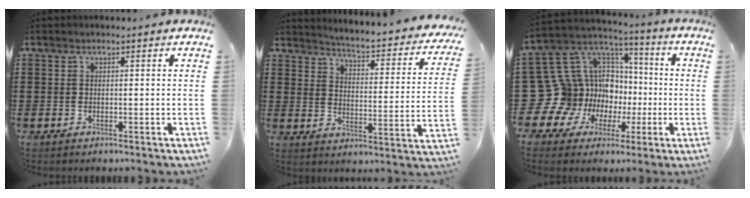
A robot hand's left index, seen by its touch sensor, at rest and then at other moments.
{"total": 3.4, "force": [3.2, -0.6, 1.0], "torque": [-0.034, -0.040, 0.041]}
{"total": 15.6, "force": [-3.6, 14.4, 4.8], "torque": [-0.162, -0.023, -0.028]}